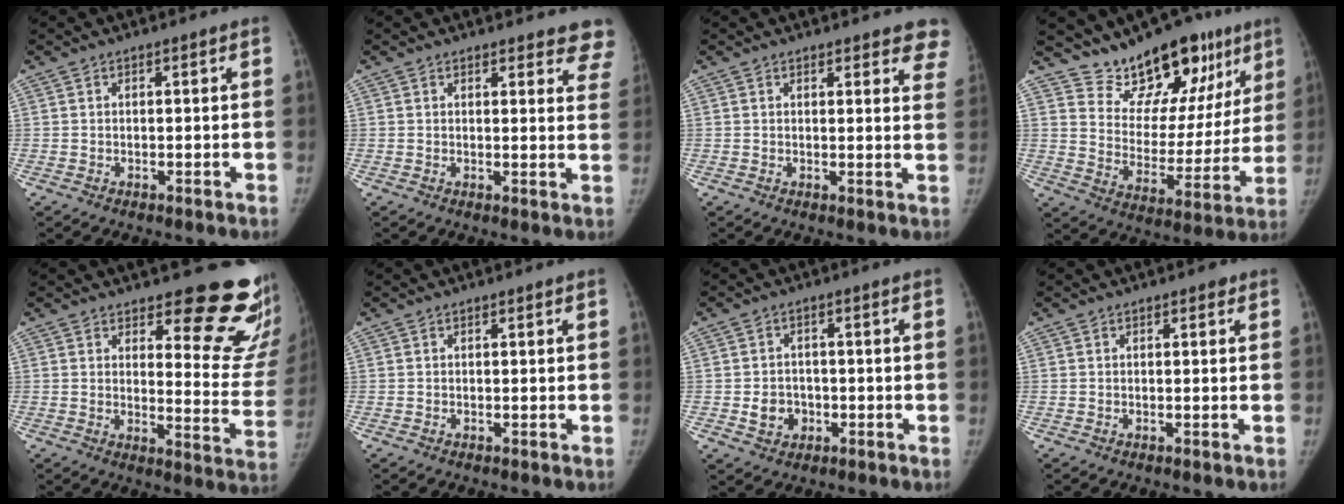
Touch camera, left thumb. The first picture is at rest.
{"total": 8.5, "force": [7.9, 2.6, 2.0], "torque": [0.027, -0.036, 0.059]}
{"total": 7.9, "force": [6.9, 2.5, 2.9], "torque": [0.011, -0.028, 0.055]}
{"total": 19.5, "force": [14.5, 9.6, 8.9], "torque": [-0.072, -0.085, 0.220]}
{"total": 17.5, "force": [13.3, 5.7, 9.8], "torque": [-0.073, -0.122, 0.151]}
{"total": 0.0}
{"total": 4.8, "force": [-1.2, 4.2, 2.1], "torque": [-0.016, 0.009, -0.015]}
{"total": 0.6, "force": [0.3, 0.4, 0.3], "torque": [0.001, 0.000, -0.001]}